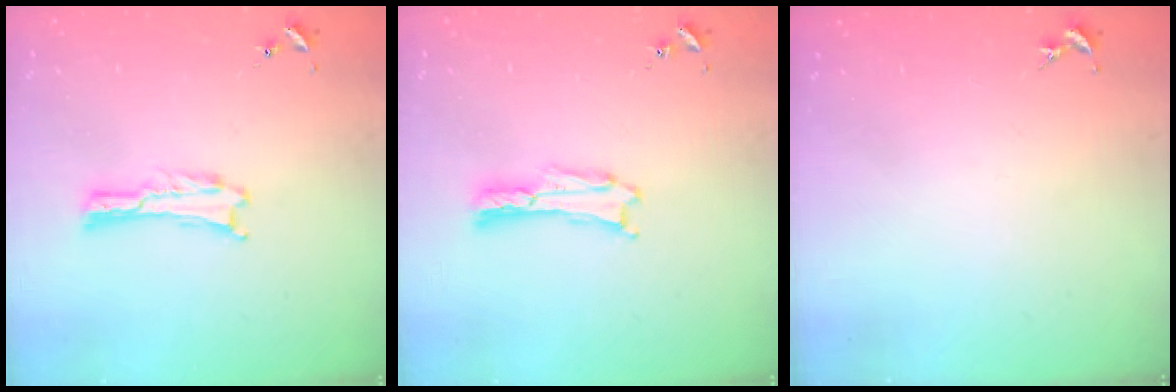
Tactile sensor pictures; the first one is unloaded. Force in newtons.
{"total": 0.0}
{"total": 0.0}